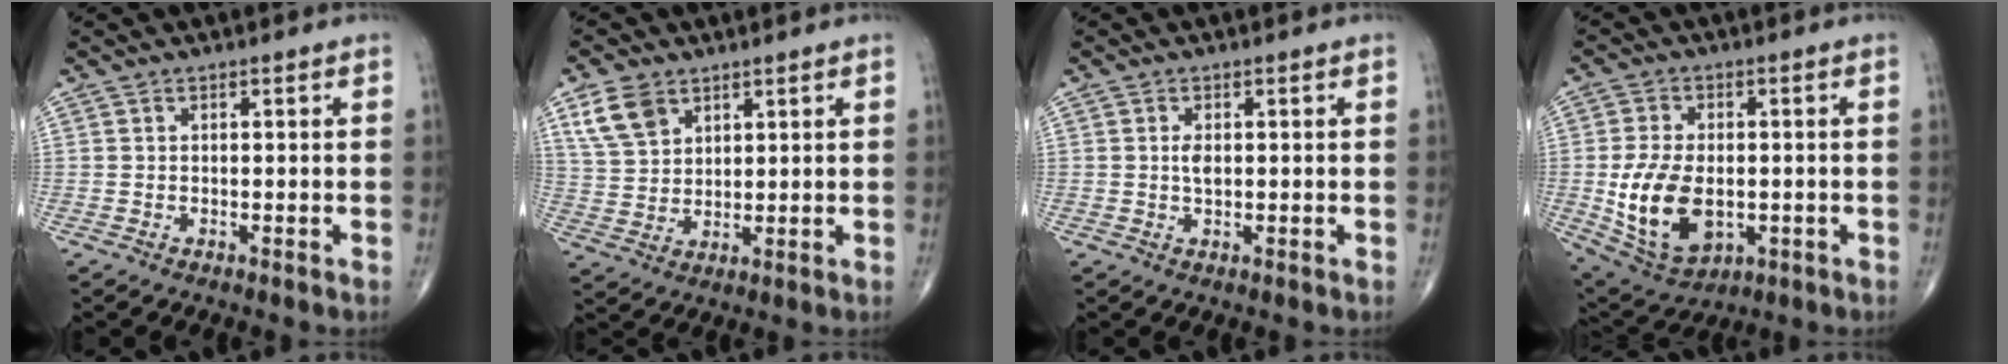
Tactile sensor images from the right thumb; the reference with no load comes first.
{"total": 7.6, "force": [4.3, 5.0, 3.9], "torque": [-0.063, -0.013, 0.090]}
{"total": 1.9, "force": [0.2, 1.0, 1.6], "torque": [-0.030, -0.002, 0.003]}
{"total": 14.4, "force": [-2.1, 8.8, 11.2], "torque": [-0.200, -0.005, -0.018]}